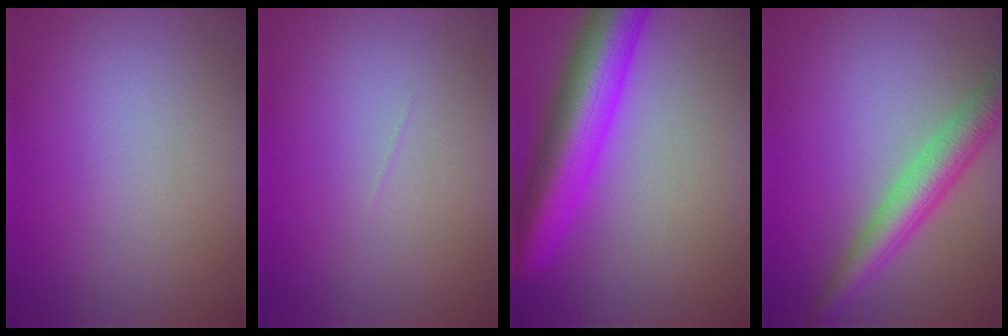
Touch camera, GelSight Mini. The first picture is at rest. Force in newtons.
{"total": 0.0}
{"total": 9.9, "press": 9.9, "slide": 0.4}
{"total": 4.9, "press": 4.9, "slide": 0.1}